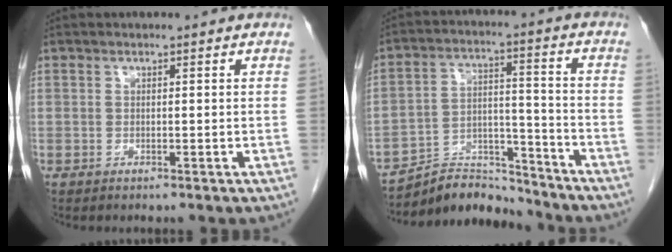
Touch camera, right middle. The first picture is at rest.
{"total": 9.8, "force": [-9.7, 1.6, 0.2], "torque": [0.000, 0.034, -0.172]}